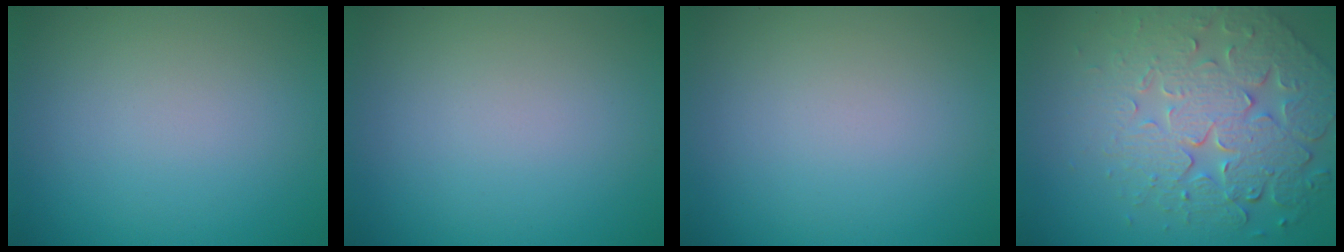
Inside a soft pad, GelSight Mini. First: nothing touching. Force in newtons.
{"total": 0.0}
{"total": 0.0}
{"total": 8.0, "press": 5.7, "slide": 5.5}